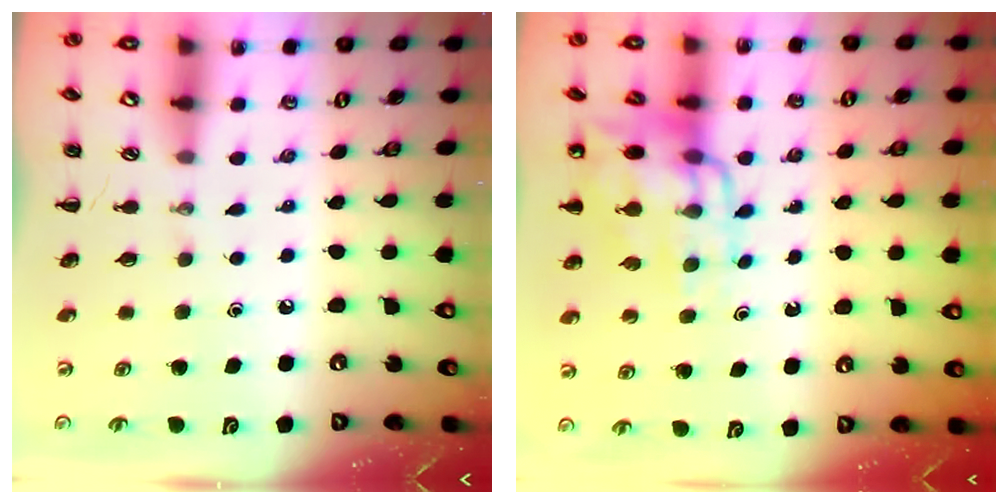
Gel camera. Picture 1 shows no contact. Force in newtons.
{"total": 12.6, "press": 12.3, "slide": 2.8}